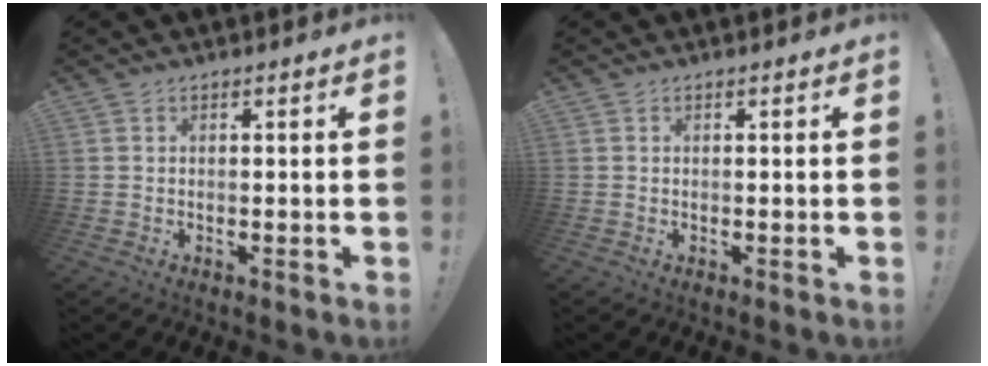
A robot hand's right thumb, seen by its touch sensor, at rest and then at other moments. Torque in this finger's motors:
{"motor_torque": [0.00, 0.00, -0.01, 0.01, 0.00]}